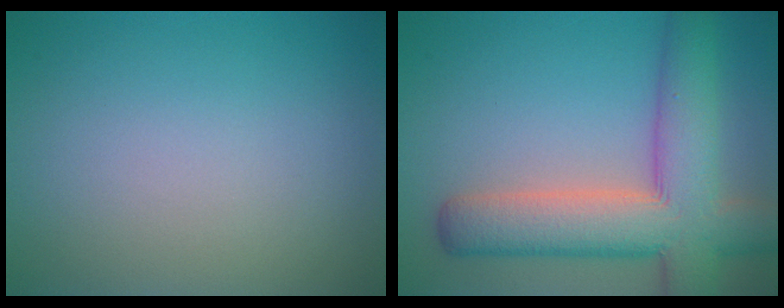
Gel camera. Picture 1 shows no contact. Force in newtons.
{"total": 9.4, "press": 9.4, "slide": 0.5}